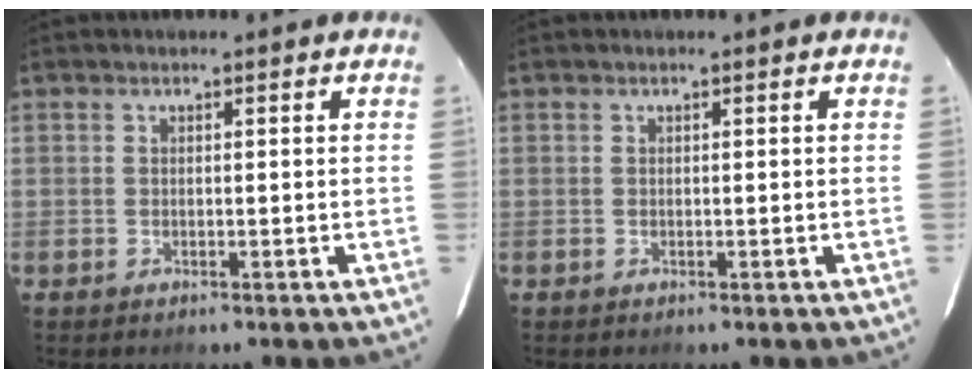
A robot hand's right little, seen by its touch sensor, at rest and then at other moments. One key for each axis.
{"total": 0.0}